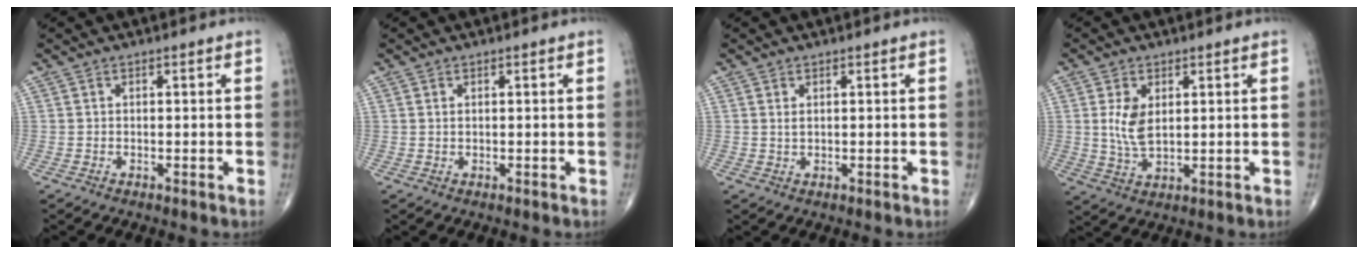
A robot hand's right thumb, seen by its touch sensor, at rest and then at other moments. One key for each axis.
{"total": 0.5, "fx": 0.3, "fy": 0.3, "fz": 0.4, "tx": -0.009, "ty": 0.003, "tz": 0.008}
{"total": 1.0, "fx": 0.5, "fy": 0.5, "fz": 0.8, "tx": -0.016, "ty": 0.001, "tz": 0.013}
{"total": 6.0, "fx": 1.4, "fy": 3.4, "fz": 4.8, "tx": -0.090, "ty": -0.010, "tz": 0.035}